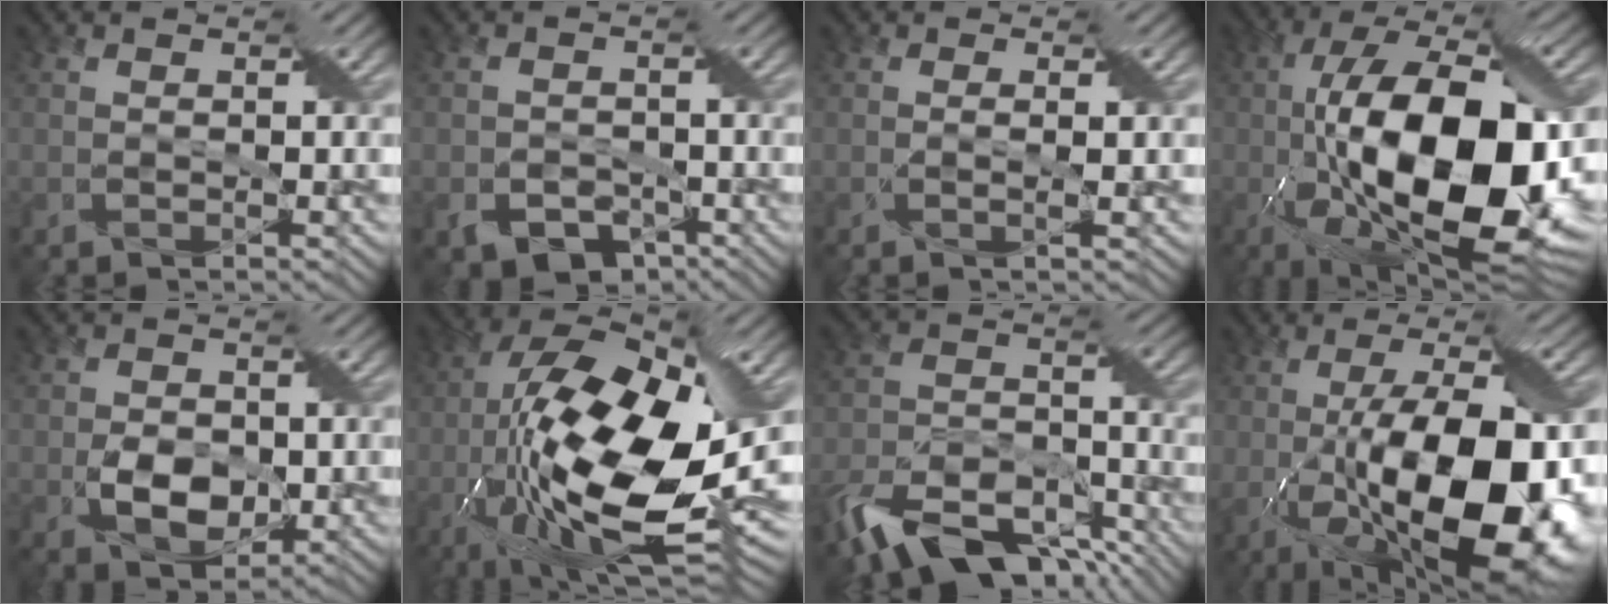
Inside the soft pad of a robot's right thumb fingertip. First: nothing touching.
{"total": 4.5, "force": [-2.6, 3.0, 2.1], "torque": [-0.035, -0.011, -0.045]}
{"total": 1.4, "force": [0.1, 0.1, 1.4], "torque": [-0.029, 0.005, -0.002]}
{"total": 20.6, "force": [-3.0, 9.4, 18.1], "torque": [-0.323, 0.000, -0.052]}
{"total": 5.7, "force": [-1.1, 3.9, 4.0], "torque": [-0.076, -0.009, -0.020]}
{"total": 21.7, "force": [-4.0, 9.3, 19.2], "torque": [-0.367, 0.006, -0.078]}
{"total": 13.7, "force": [-9.8, 6.6, 7.0], "torque": [-0.155, -0.013, -0.179]}
{"total": 18.3, "force": [-3.1, 8.1, 16.1], "torque": [-0.243, -0.011, -0.046]}